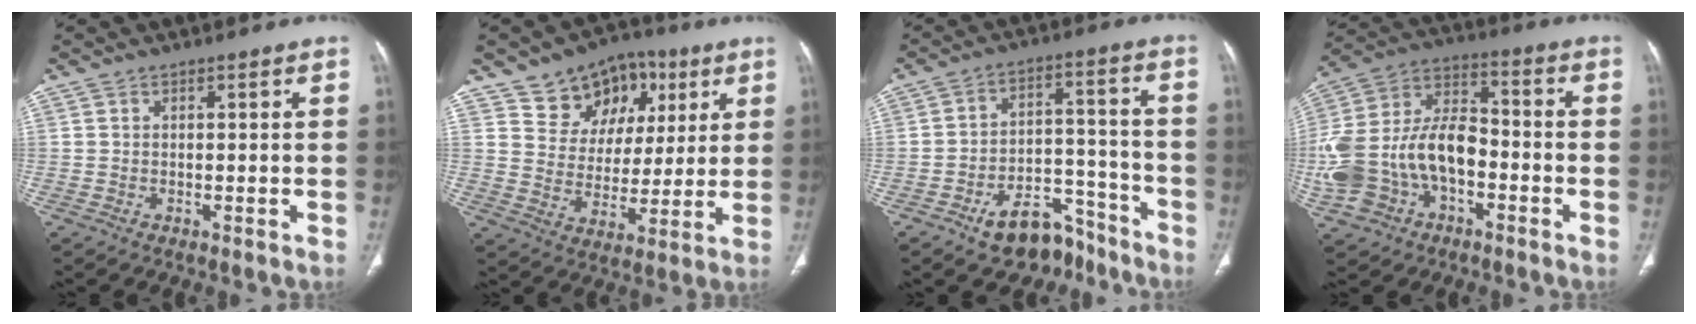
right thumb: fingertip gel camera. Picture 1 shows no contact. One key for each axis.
{"total": 14.3, "fx": 7.6, "fy": 10.4, "fz": 6.3, "tx": -0.053, "ty": -0.018, "tz": 0.127}
{"total": 11.6, "fx": -8.3, "fy": 6.4, "fz": 4.9, "tx": -0.038, "ty": 0.083, "tz": -0.126}
{"total": 20.9, "fx": -5.1, "fy": 13.4, "fz": 15.2, "tx": -0.319, "ty": 0.045, "tz": -0.088}